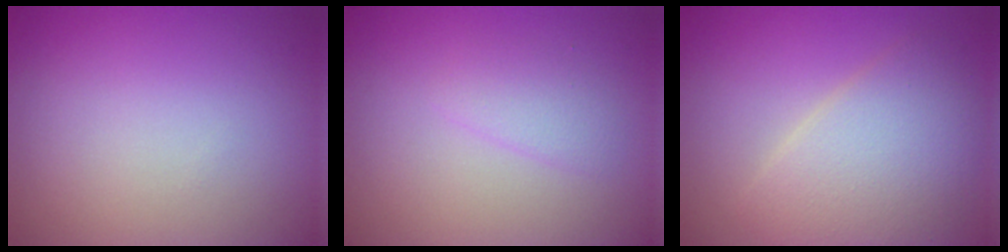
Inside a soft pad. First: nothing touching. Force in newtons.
{"total": 1.6, "press": 1.6, "slide": 0.0}
{"total": 6.0, "press": 6.0, "slide": 0.1}